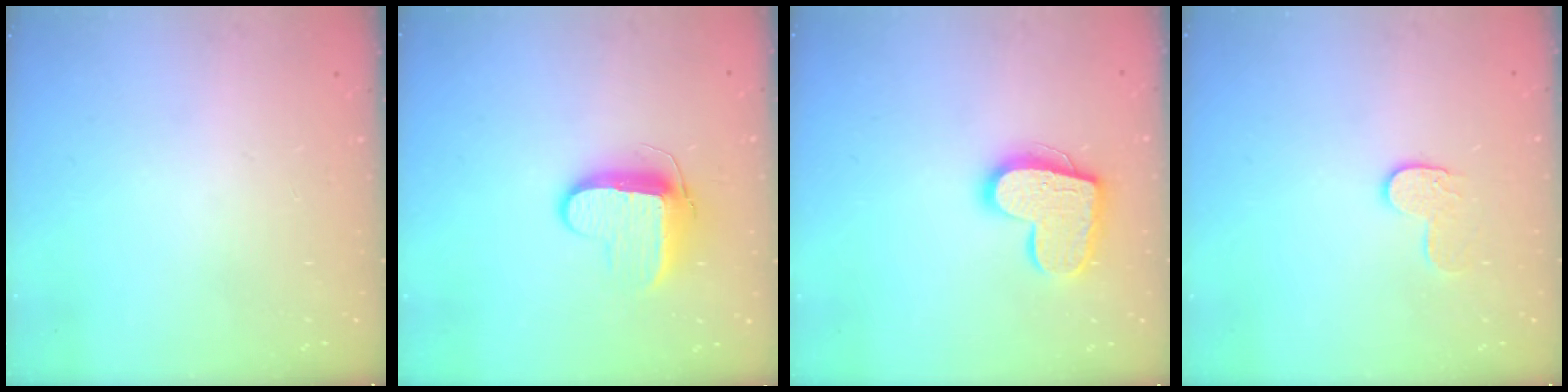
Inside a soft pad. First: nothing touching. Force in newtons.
{"total": 9.9, "press": 9.8, "slide": 0.5}
{"total": 16.1, "press": 16.1, "slide": 0.9}
{"total": 7.3, "press": 7.3, "slide": 0.2}